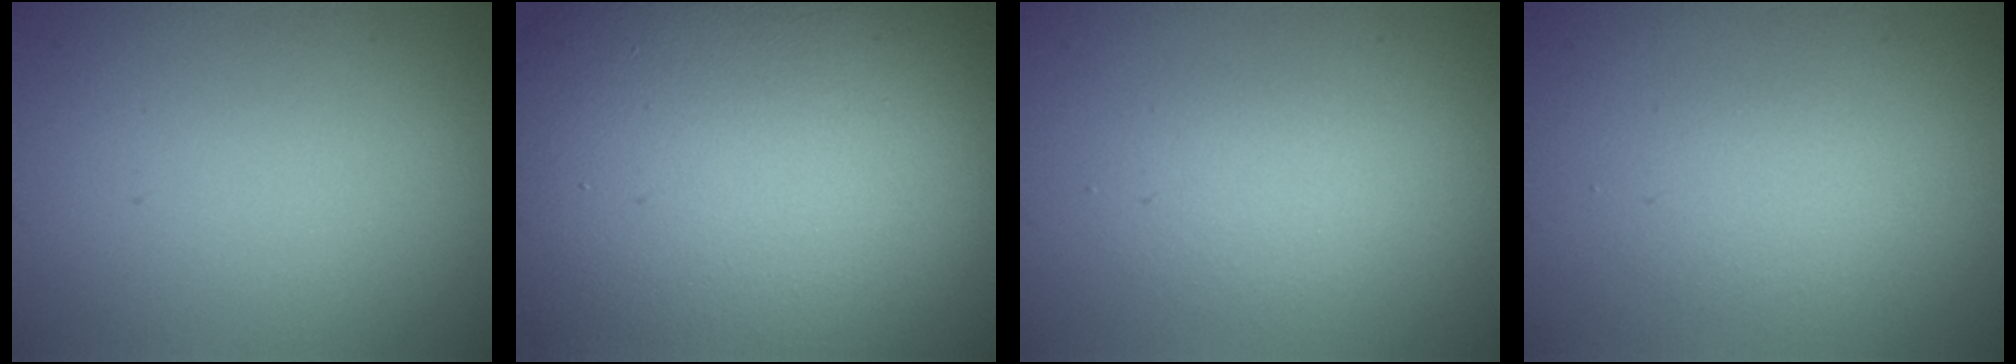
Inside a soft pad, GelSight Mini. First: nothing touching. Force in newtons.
{"total": 21.4, "press": 21.3, "slide": 1.1}
{"total": 2.2, "press": 2.2, "slide": 0.1}
{"total": 1.7, "press": 1.7, "slide": 0.1}